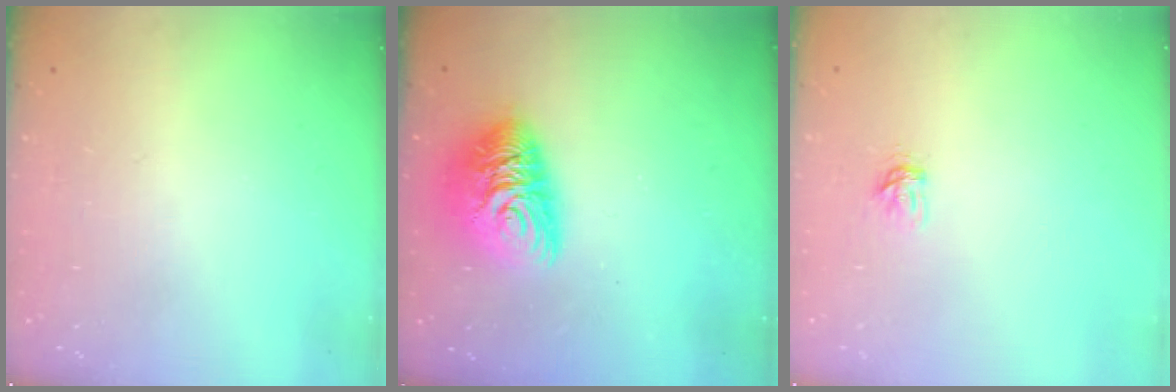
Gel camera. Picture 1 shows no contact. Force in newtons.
{"total": 12.1, "press": 12.0, "slide": 1.2}
{"total": 3.6, "press": 3.6, "slide": 0.4}